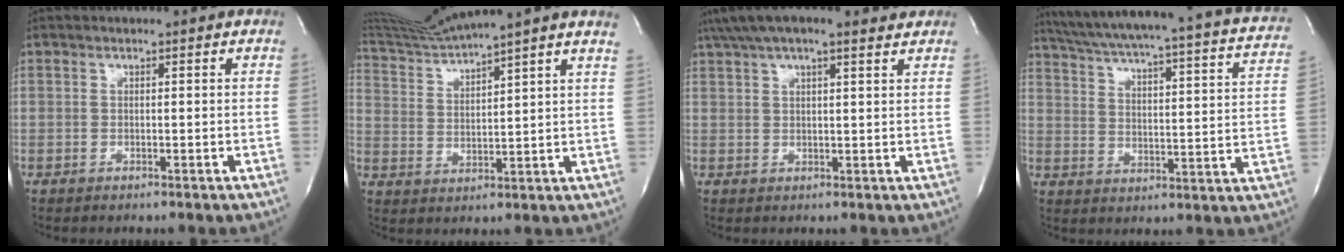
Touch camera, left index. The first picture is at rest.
{"total": 10.5, "force": [9.5, -2.9, 3.3], "torque": [-0.068, -0.017, 0.161]}
{"total": 11.9, "force": [9.4, 2.7, 6.7], "torque": [-0.125, 0.043, 0.139]}
{"total": 26.6, "force": [22.7, 2.4, 13.6], "torque": [-0.209, -0.038, 0.281]}